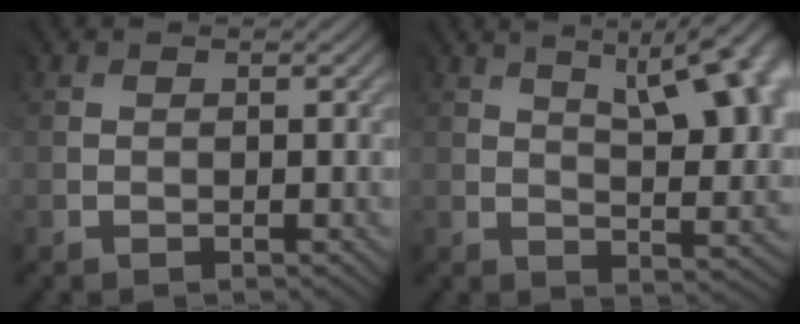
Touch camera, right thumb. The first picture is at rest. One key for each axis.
{"total": 15.1, "fx": 6.1, "fy": 6.1, "fz": 12.4, "tx": -0.140, "ty": 0.037, "tz": 0.087}